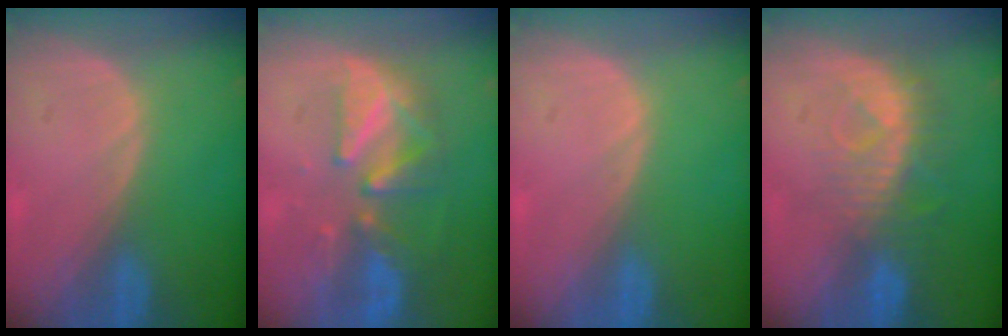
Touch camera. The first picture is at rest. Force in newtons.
{"total": 8.5, "press": 8.0, "slide": 2.6}
{"total": 0.0}
{"total": 8.2, "press": 7.4, "slide": 3.5}